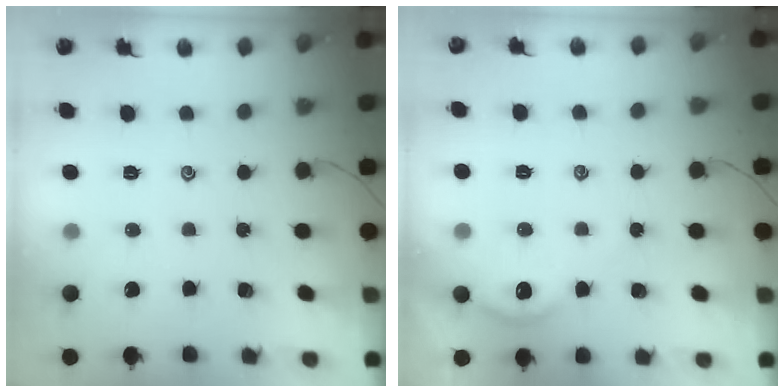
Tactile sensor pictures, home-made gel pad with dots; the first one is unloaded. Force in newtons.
{"total": 1.7, "press": 1.7, "slide": 0.4}